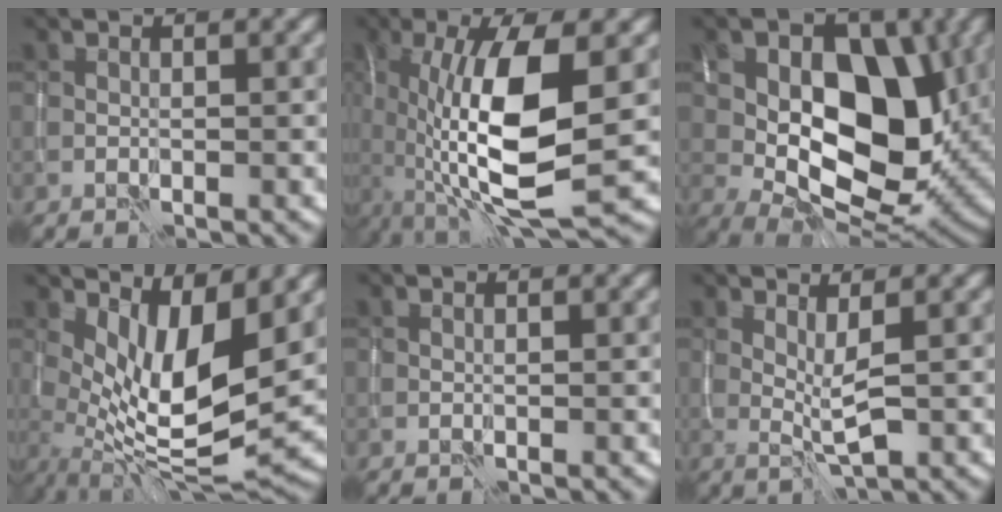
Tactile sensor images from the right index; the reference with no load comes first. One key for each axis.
{"total": 10.8, "fx": -0.2, "fy": 3.2, "fz": 10.3, "tx": -0.192, "ty": -0.012, "tz": 0.001}
{"total": 14.1, "fx": 1.4, "fy": 9.2, "fz": 10.7, "tx": -0.152, "ty": -0.001, "tz": 0.021}
{"total": 9.1, "fx": 1.6, "fy": 3.0, "fz": 8.4, "tx": -0.158, "ty": -0.013, "tz": 0.031}
{"total": 0.0}
{"total": 2.1, "fx": 0.7, "fy": 0.2, "fz": 2.0, "tx": -0.041, "ty": -0.006, "tz": 0.016}